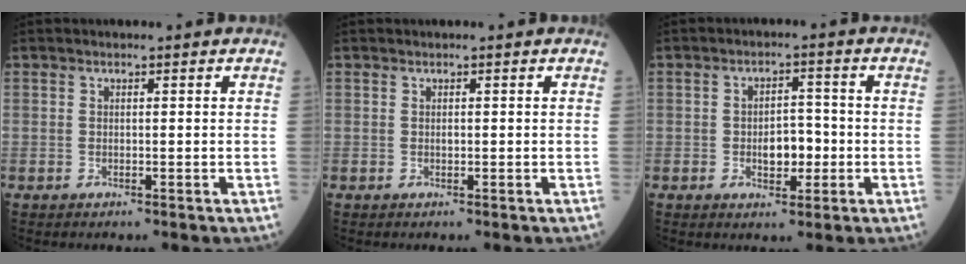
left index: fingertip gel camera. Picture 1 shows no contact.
{"total": 0.0}
{"total": 4.6, "force": [-1.2, 2.5, 3.7], "torque": [-0.054, 0.005, -0.018]}